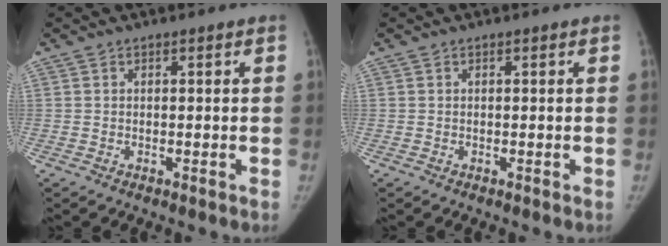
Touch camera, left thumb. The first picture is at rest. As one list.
[{"total": 0.0}]